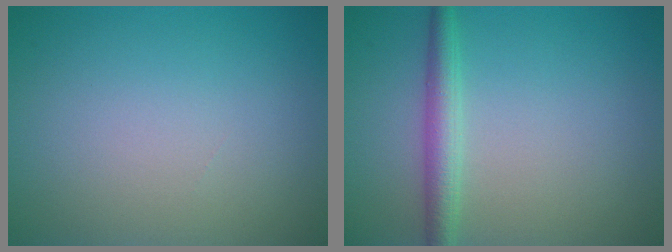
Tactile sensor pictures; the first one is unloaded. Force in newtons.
{"total": 2.7, "press": 2.7, "slide": 0.0}